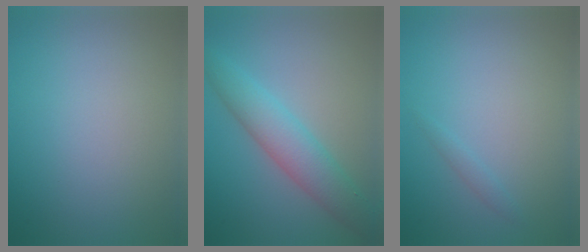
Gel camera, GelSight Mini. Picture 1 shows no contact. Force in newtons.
{"total": 4.7, "press": 4.7, "slide": 0.1}
{"total": 0.7, "press": 0.7, "slide": 0.0}